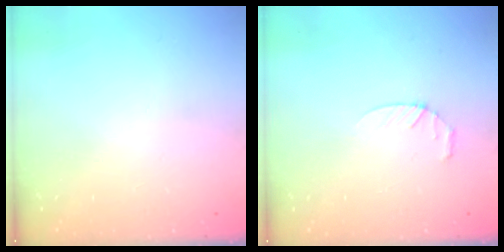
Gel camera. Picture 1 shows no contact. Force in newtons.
{"total": 2.8, "press": 2.8, "slide": 0.4}